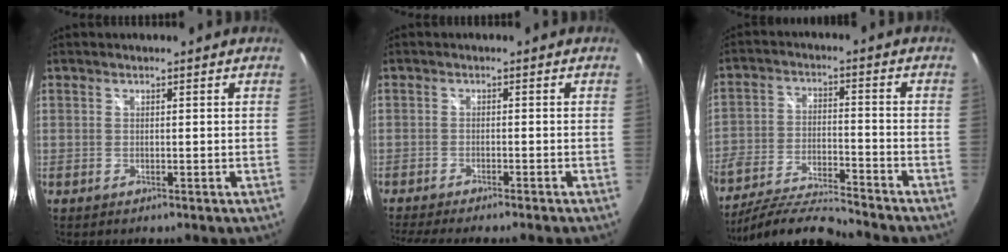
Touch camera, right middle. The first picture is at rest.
{"total": 7.3, "force": [-6.4, -0.2, 3.5], "torque": [-0.077, -0.021, -0.098]}
{"total": 13.1, "force": [-12.1, 0.9, 5.1], "torque": [-0.111, -0.027, -0.219]}